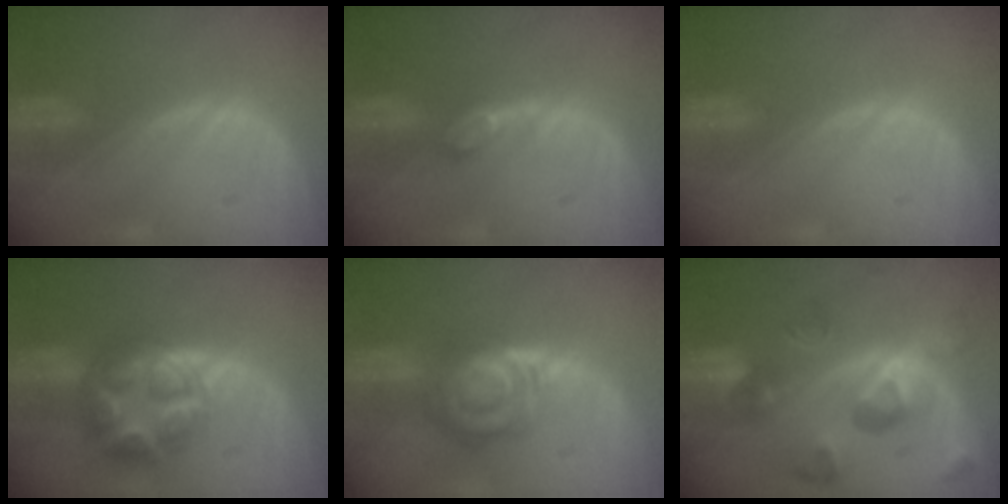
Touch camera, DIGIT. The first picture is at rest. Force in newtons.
{"total": 2.2, "press": 2.2, "slide": 0.3}
{"total": 0.0}
{"total": 8.3, "press": 8.3, "slide": 0.4}
{"total": 7.9, "press": 6.9, "slide": 3.7}
{"total": 10.3, "press": 9.1, "slide": 4.7}